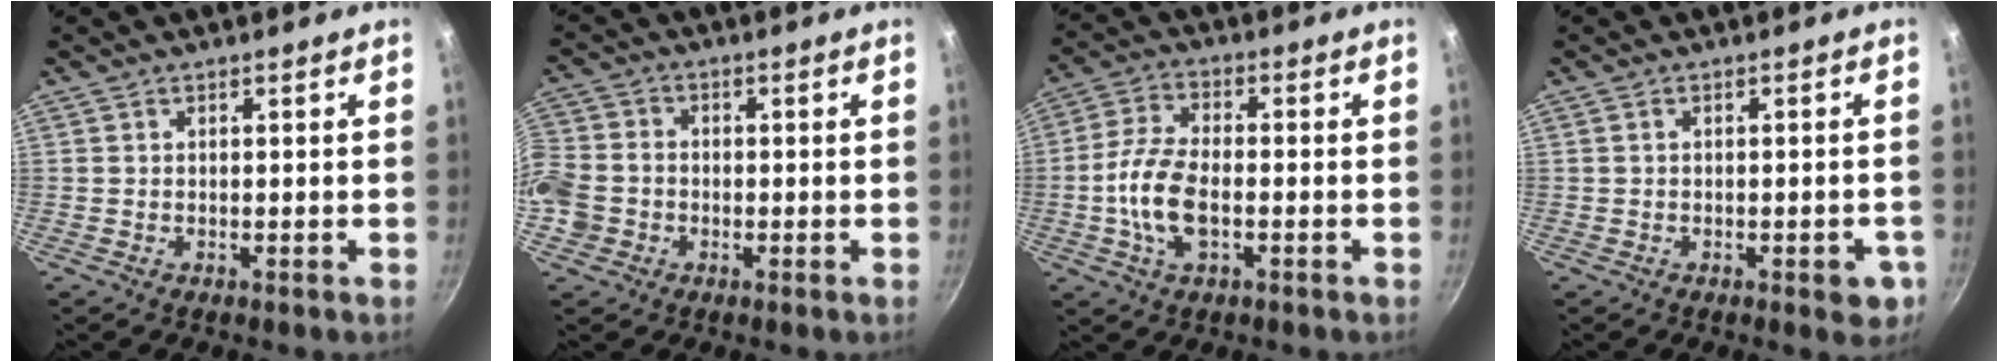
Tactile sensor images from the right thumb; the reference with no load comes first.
{"total": 11.2, "force": [-2.9, 9.7, 5.0], "torque": [-0.114, 0.035, -0.068]}
{"total": 9.7, "force": [-2.1, 4.9, 8.1], "torque": [-0.163, 0.022, -0.049]}
{"total": 4.5, "force": [-1.8, 1.8, 3.7], "torque": [-0.026, 0.006, -0.020]}